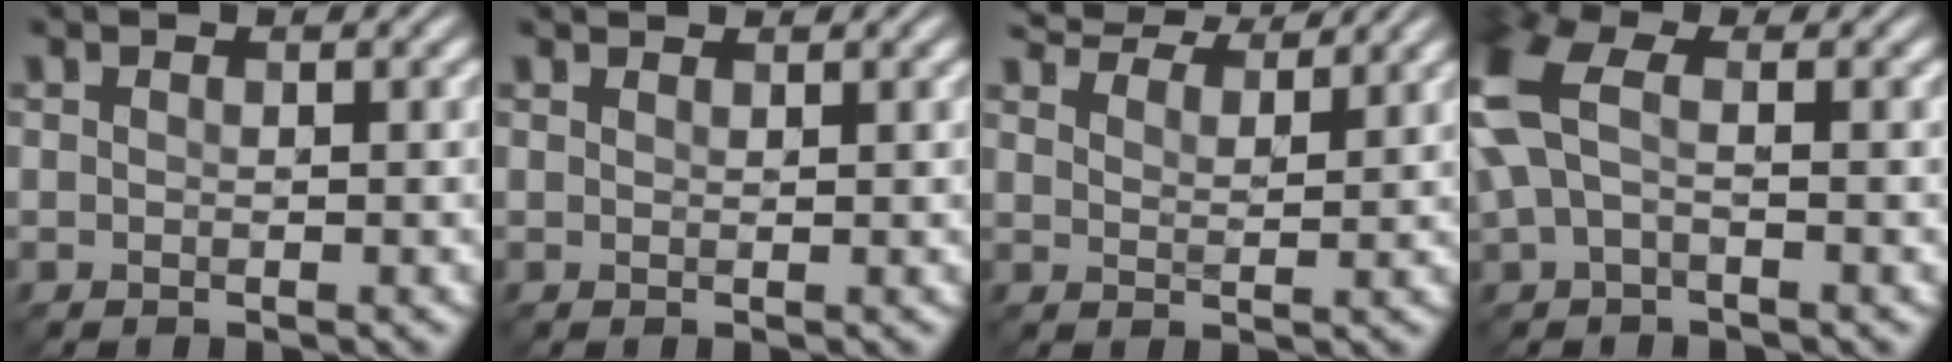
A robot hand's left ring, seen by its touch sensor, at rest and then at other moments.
{"total": 1.2, "force": [1.2, 0.1, 0.2], "torque": [-0.006, -0.003, 0.013]}
{"total": 7.9, "force": [7.3, 1.6, 2.7], "torque": [-0.055, 0.006, 0.105]}
{"total": 5.1, "force": [1.0, 2.7, 4.2], "torque": [-0.114, 0.012, 0.009]}